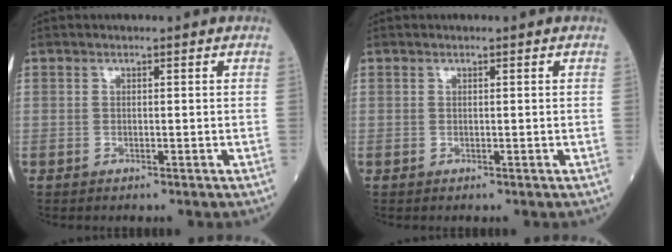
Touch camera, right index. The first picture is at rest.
{"total": 0.0}